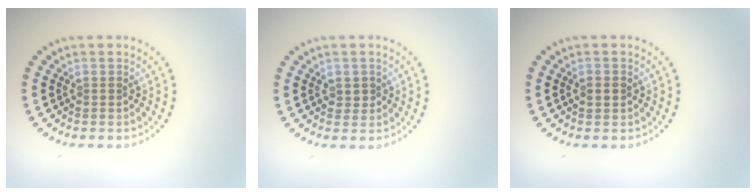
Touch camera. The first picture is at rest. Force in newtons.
{"total": 0.8, "press": 0.8, "slide": 0.2}
{"total": 1.6, "press": 1.6, "slide": 0.3}